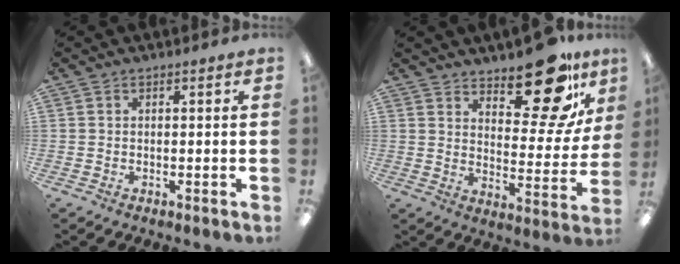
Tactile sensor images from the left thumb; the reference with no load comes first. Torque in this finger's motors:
{"motor_torque": [0.23, 0.55, -0.20, 0.00, 0.08]}